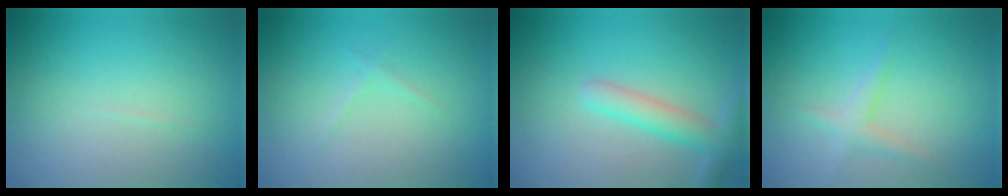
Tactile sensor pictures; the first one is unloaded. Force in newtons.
{"total": 0.6, "press": 0.6, "slide": 0.0}
{"total": 3.0, "press": 3.0, "slide": 0.2}
{"total": 1.6, "press": 1.6, "slide": 0.0}